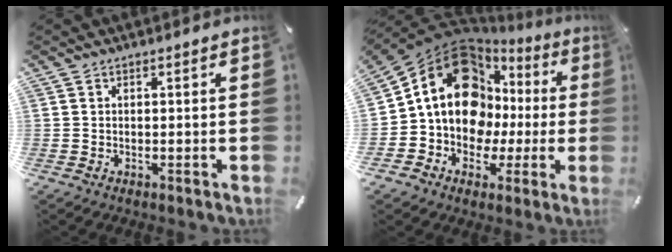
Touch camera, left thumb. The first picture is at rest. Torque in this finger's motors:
{"motor_torque": [1.06, 1.34, 2.76, 0.00, 0.26]}